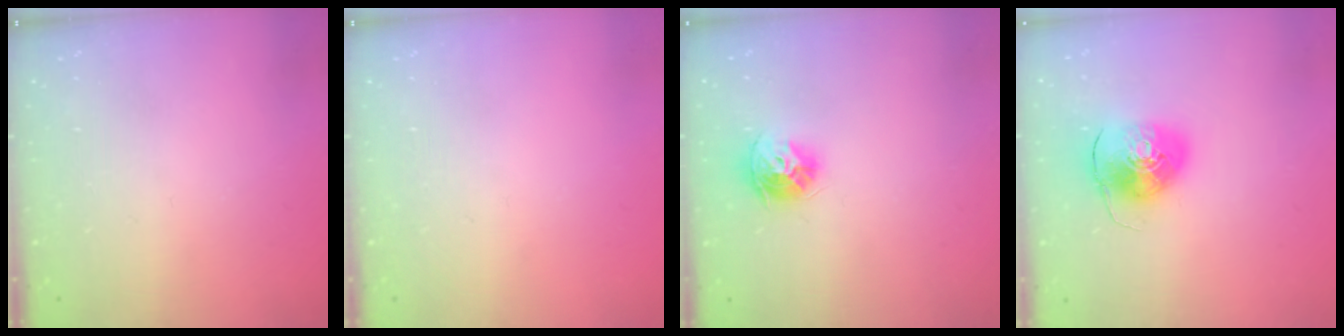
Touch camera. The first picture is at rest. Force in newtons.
{"total": 0.0}
{"total": 9.6, "press": 9.6, "slide": 0.9}
{"total": 8.9, "press": 8.7, "slide": 1.5}